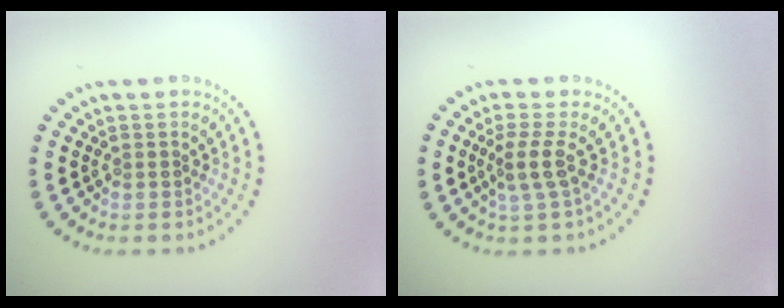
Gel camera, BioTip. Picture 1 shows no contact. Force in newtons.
{"total": 2.3, "press": 1.6, "slide": 1.6}